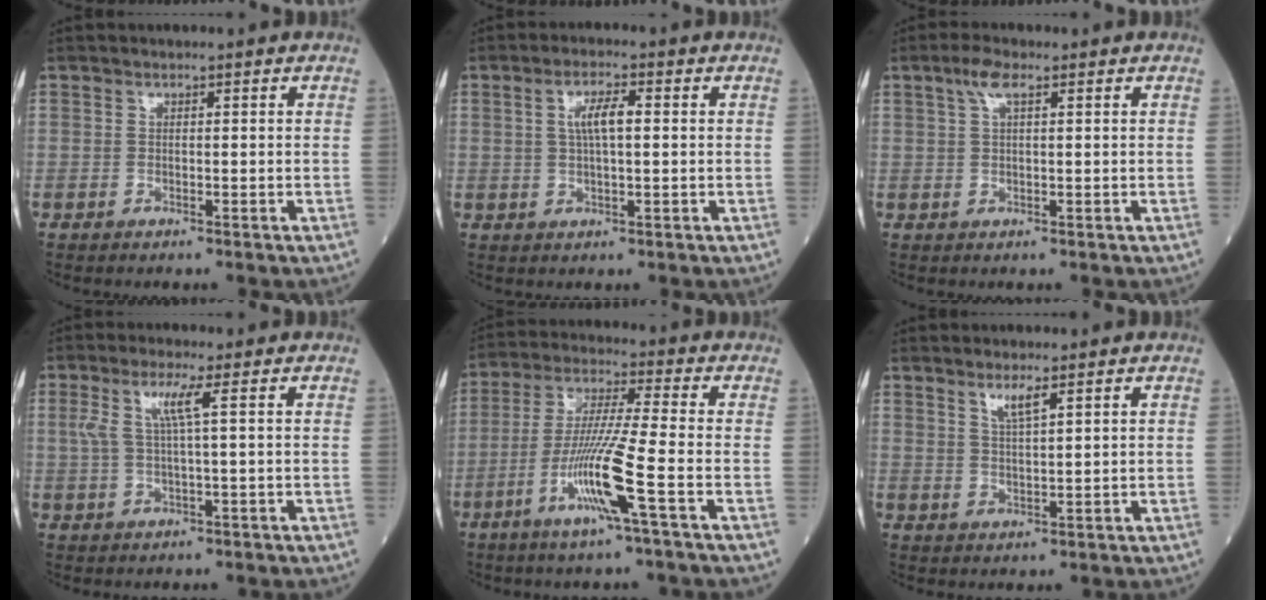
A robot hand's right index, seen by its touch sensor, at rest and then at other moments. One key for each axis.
{"total": 4.4, "fx": 0.7, "fy": 0.9, "fz": 4.2, "tx": -0.080, "ty": 0.009, "tz": 0.014}
{"total": 3.1, "fx": 1.6, "fy": 0.8, "fz": 2.5, "tx": -0.055, "ty": 0.013, "tz": 0.032}
{"total": 4.2, "fx": 1.2, "fy": -0.4, "fz": 4.0, "tx": -0.088, "ty": 0.009, "tz": 0.027}
{"total": 11.1, "fx": -4.5, "fy": -1.1, "fz": 10.1, "tx": -0.203, "ty": -0.015, "tz": -0.089}
{"total": 3.0, "fx": 1.9, "fy": 0.1, "fz": 2.2, "tx": -0.047, "ty": -0.003, "tz": 0.039}